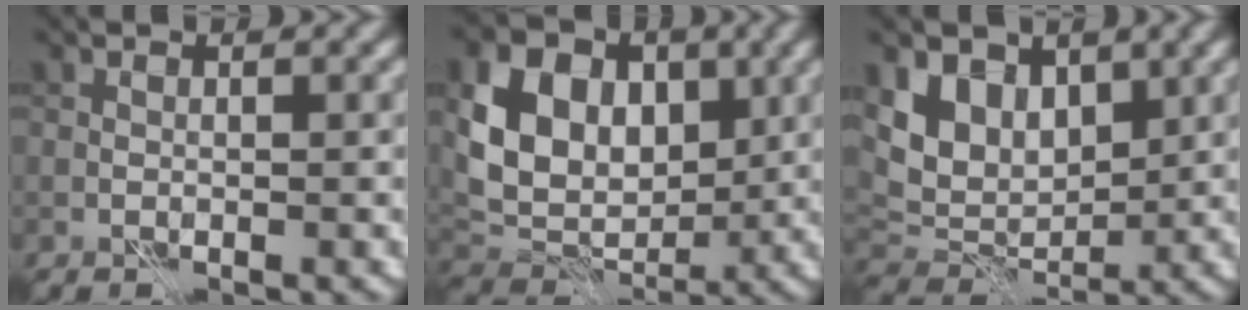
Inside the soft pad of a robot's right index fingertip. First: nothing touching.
{"total": 9.2, "force": [2.7, 6.8, 5.6], "torque": [-0.110, -0.004, 0.039]}
{"total": 5.7, "force": [2.9, 3.9, 2.9], "torque": [-0.058, -0.009, 0.045]}